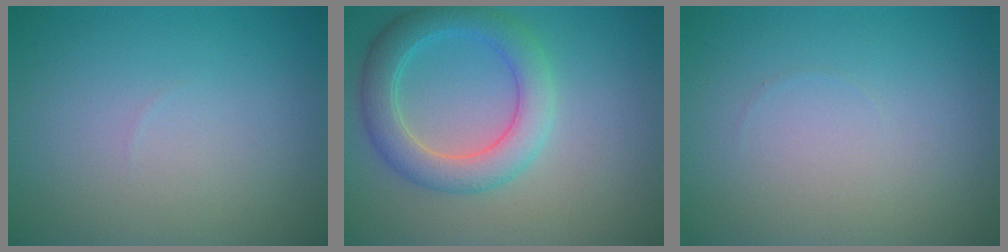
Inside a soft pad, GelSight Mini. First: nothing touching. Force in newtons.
{"total": 4.6, "press": 4.6, "slide": 0.2}
{"total": 0.0}